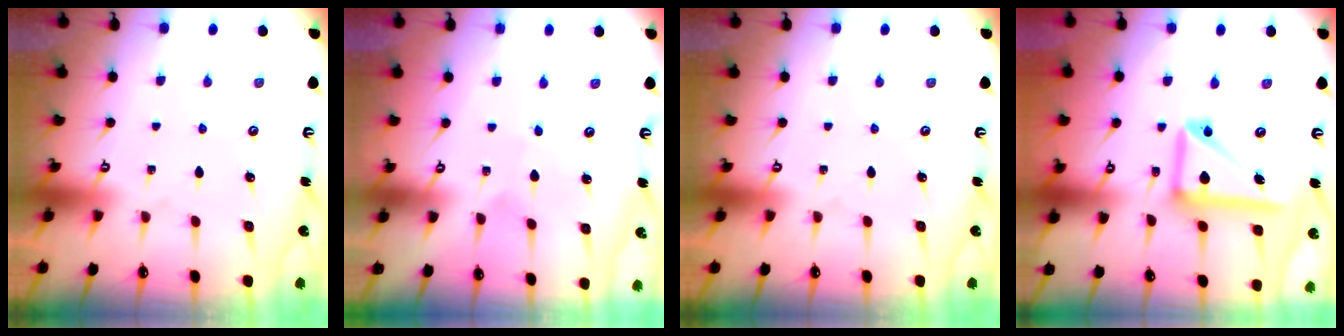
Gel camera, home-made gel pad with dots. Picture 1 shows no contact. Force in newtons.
{"total": 2.5, "press": 2.5, "slide": 0.3}
{"total": 0.0}
{"total": 14.8, "press": 14.6, "slide": 2.4}